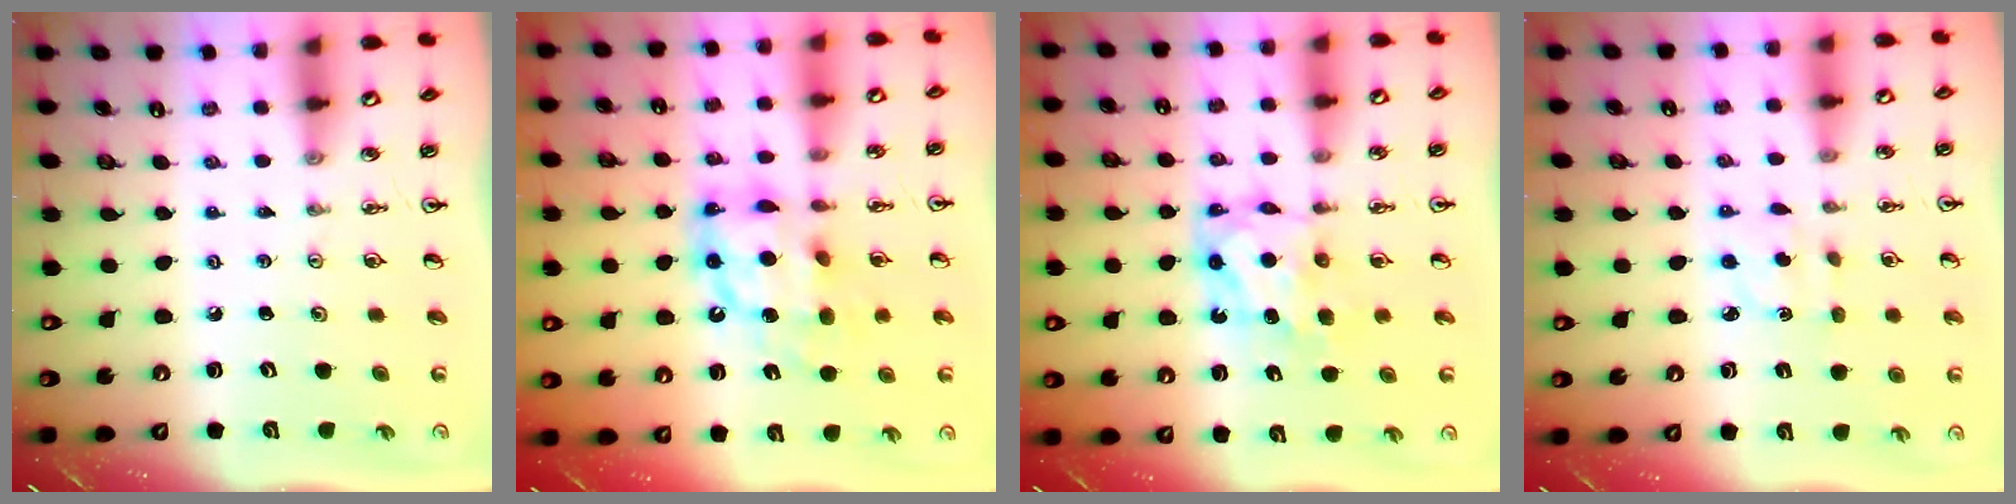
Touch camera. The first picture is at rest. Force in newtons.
{"total": 13.2, "press": 13.1, "slide": 1.1}
{"total": 6.9, "press": 6.9, "slide": 0.3}
{"total": 2.3, "press": 2.1, "slide": 0.8}